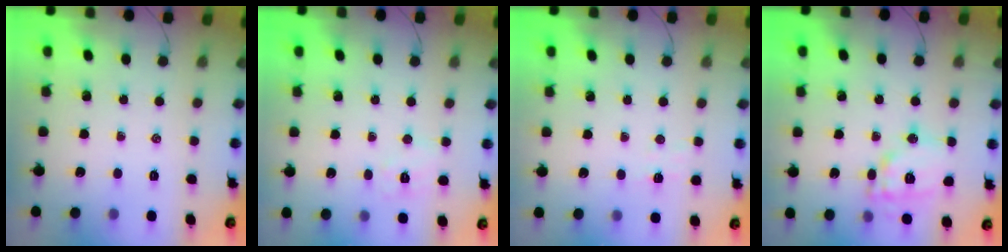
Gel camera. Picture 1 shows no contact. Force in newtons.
{"total": 6.6, "press": 6.4, "slide": 1.2}
{"total": 3.4, "press": 3.2, "slide": 1.1}
{"total": 13.4, "press": 13.4, "slide": 0.9}